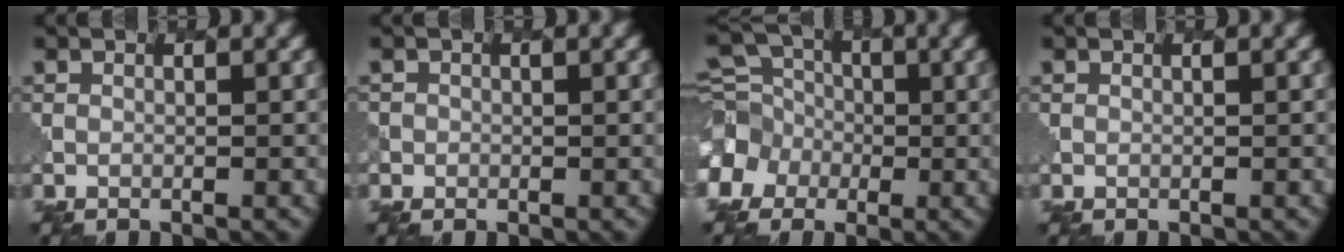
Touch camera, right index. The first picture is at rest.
{"total": 1.0, "force": [-0.2, 0.9, -0.2], "torque": [0.008, -0.007, -0.004]}
{"total": 8.5, "force": [-2.3, 7.4, 3.4], "torque": [-0.074, -0.004, -0.061]}
{"total": 0.0}